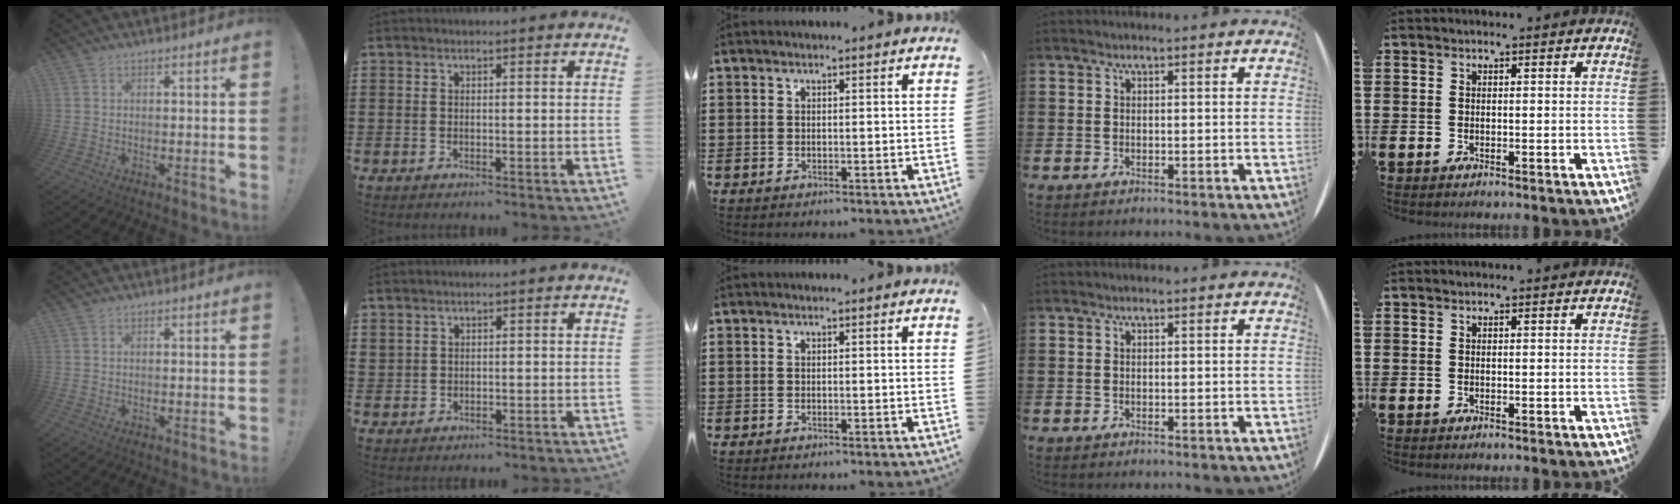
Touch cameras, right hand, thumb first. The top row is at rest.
{"index": {"total": 1.0, "force": [0.8, 0.6, 0.3], "torque": [-0.007, 0.002, 0.015]}}